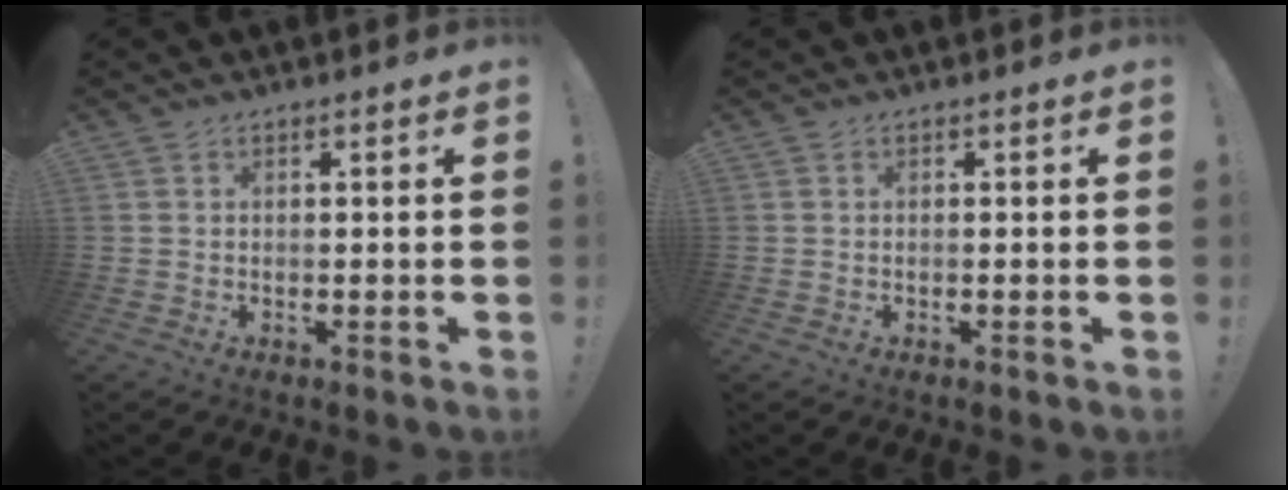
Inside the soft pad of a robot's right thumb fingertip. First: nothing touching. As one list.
[{"total": 0.0}]